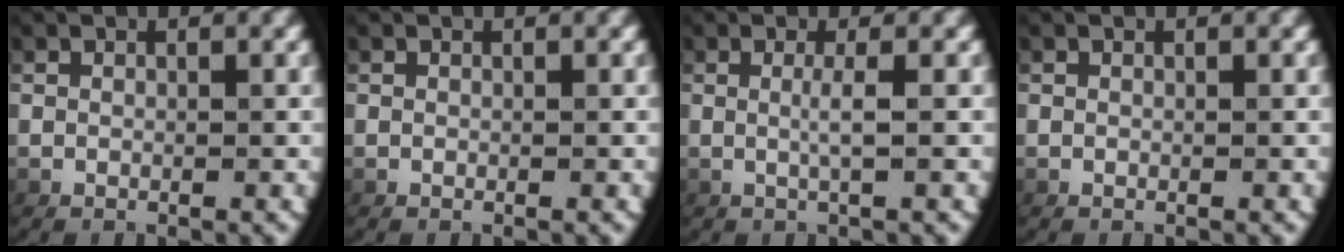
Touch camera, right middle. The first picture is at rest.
{"total": 0.0}
{"total": 1.6, "force": [0.1, -0.4, 1.6], "torque": [-0.036, -0.003, 0.006]}
{"total": 0.0}